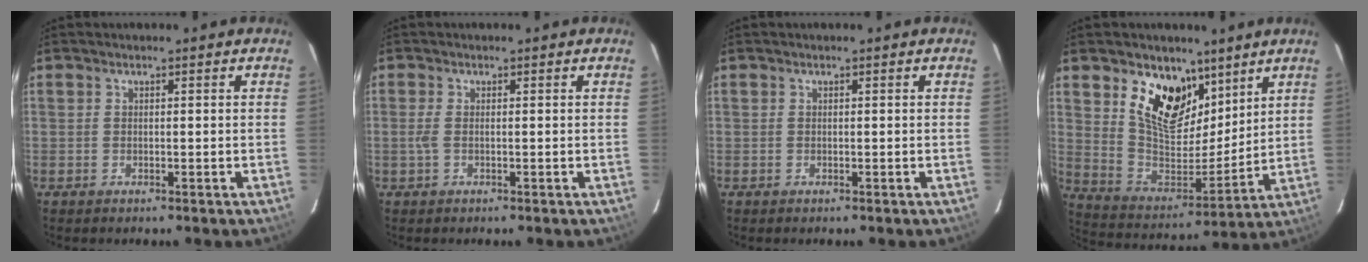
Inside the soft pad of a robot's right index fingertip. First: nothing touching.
{"total": 1.6, "force": [-0.3, 0.1, 1.6], "torque": [-0.034, -0.001, -0.006]}
{"total": 0.0}
{"total": 16.0, "force": [9.4, 8.9, 9.3], "torque": [-0.176, -0.016, 0.177]}